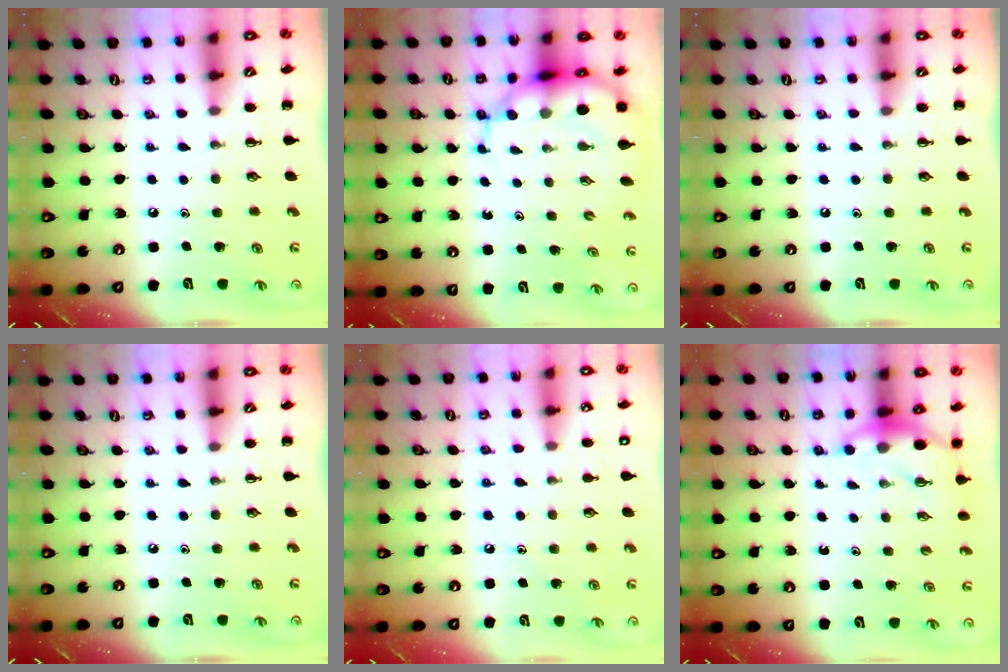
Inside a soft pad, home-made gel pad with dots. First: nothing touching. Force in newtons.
{"total": 9.2, "press": 8.8, "slide": 2.8}
{"total": 0.0}
{"total": 0.0}
{"total": 7.9, "press": 7.5, "slide": 2.5}
{"total": 6.2, "press": 6.0, "slide": 1.2}